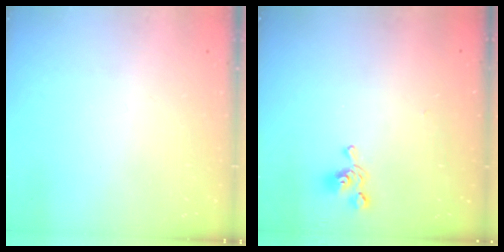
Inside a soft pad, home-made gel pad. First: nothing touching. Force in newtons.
{"total": 2.3, "press": 2.2, "slide": 0.8}